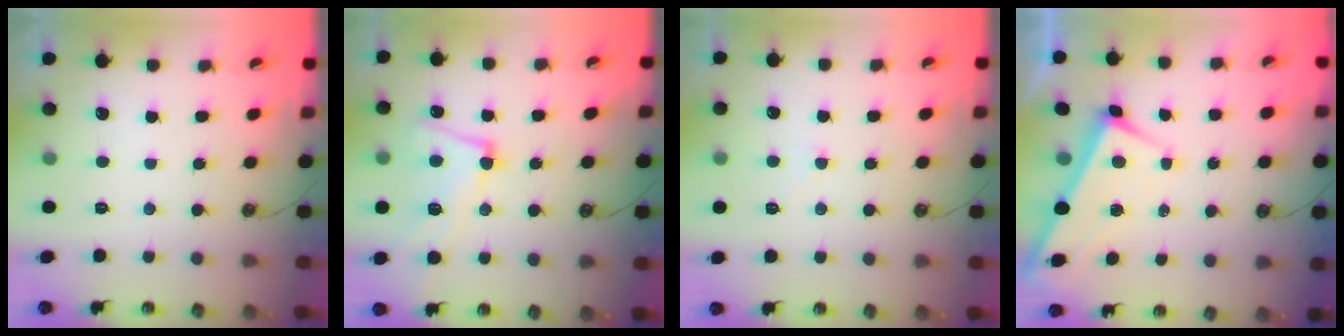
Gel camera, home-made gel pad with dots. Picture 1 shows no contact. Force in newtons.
{"total": 6.0, "press": 5.9, "slide": 1.2}
{"total": 1.3, "press": 1.2, "slide": 0.4}
{"total": 2.6, "press": 2.6, "slide": 0.2}